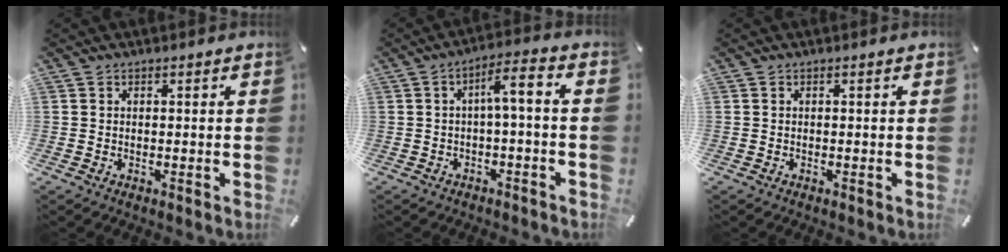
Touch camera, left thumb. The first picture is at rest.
{"total": 6.2, "force": [-1.1, 1.8, 5.8], "torque": [-0.106, 0.016, -0.021]}
{"total": 0.0}